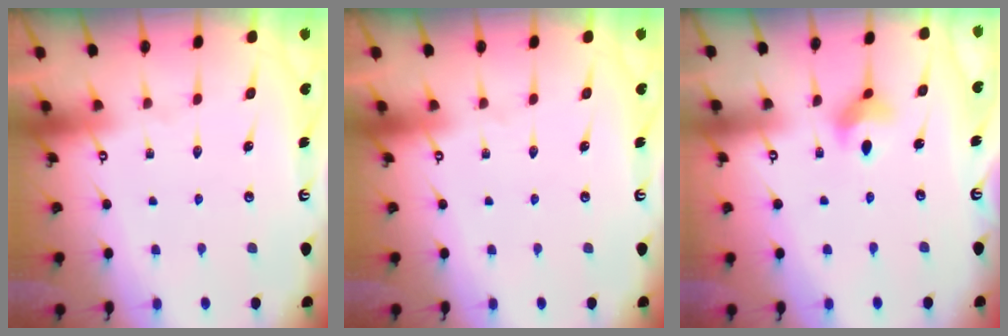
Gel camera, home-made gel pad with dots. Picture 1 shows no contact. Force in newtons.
{"total": 0.0}
{"total": 5.0, "press": 5.0, "slide": 0.5}